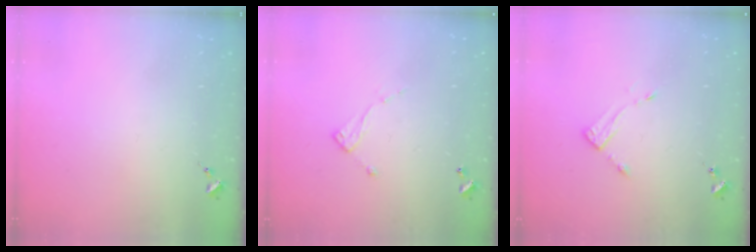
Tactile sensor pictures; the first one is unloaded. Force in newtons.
{"total": 6.9, "press": 6.9, "slide": 0.4}
{"total": 3.3, "press": 3.3, "slide": 0.3}